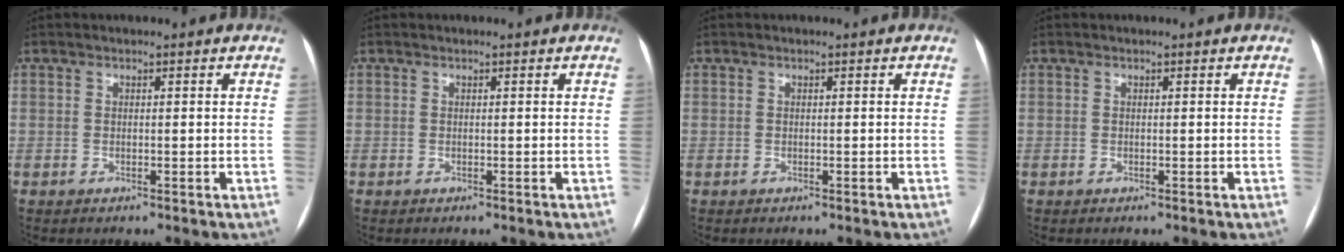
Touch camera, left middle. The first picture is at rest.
{"total": 0.0}
{"total": 0.0}
{"total": 0.0}